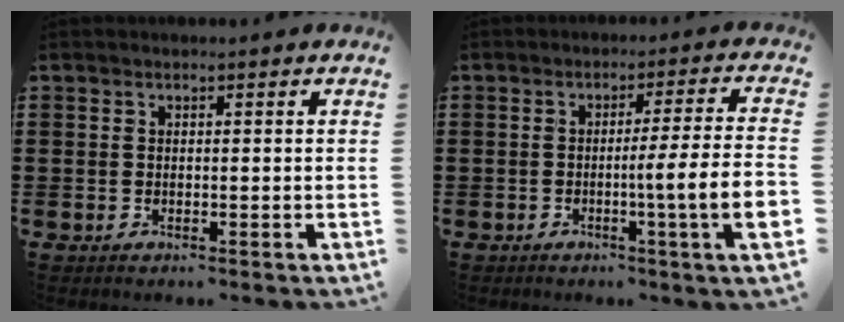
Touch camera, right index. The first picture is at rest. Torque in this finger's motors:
{"motor_torque": [1.60, -0.49, 0.62, 0.16]}